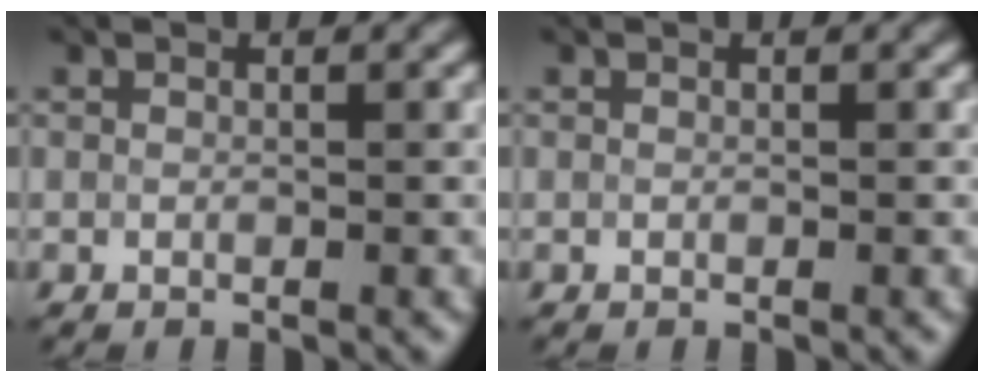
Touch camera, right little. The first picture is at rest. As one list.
[{"total": 0.0}]